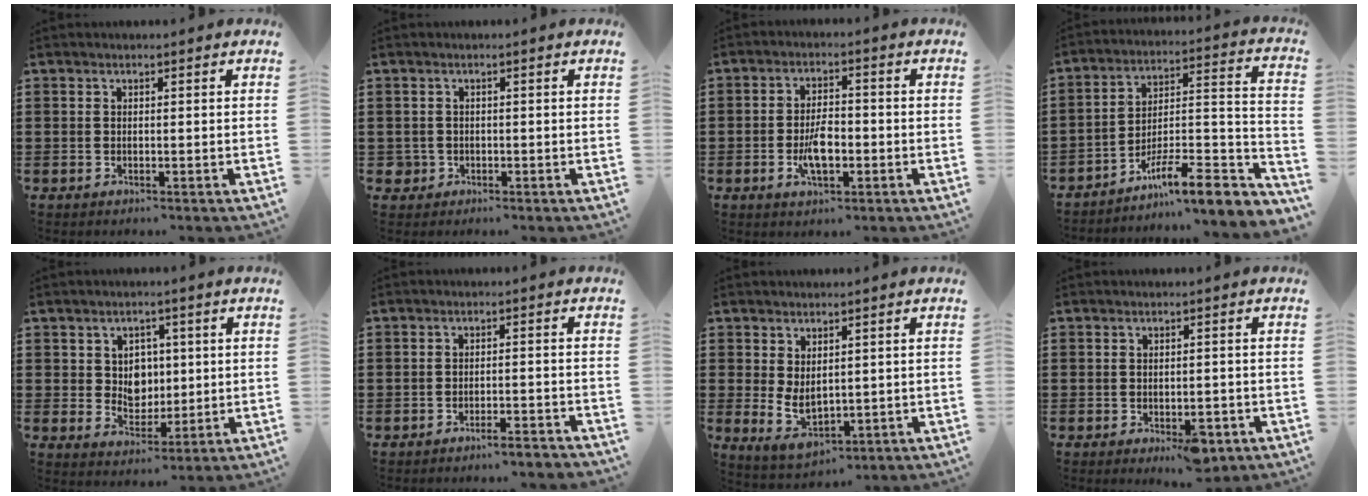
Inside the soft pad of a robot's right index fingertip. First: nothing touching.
{"total": 1.4, "force": [-0.6, 1.3, 0.1], "torque": [-0.007, 0.004, -0.014]}
{"total": 5.7, "force": [-1.4, 2.6, 4.8], "torque": [-0.105, 0.001, -0.030]}
{"total": 9.4, "force": [-6.8, 2.0, 6.3], "torque": [-0.092, 0.009, -0.128]}
{"total": 4.7, "force": [1.2, 4.2, 1.8], "torque": [-0.037, 0.009, 0.017]}
{"total": 2.6, "force": [-2.4, -0.2, 0.9], "torque": [-0.018, -0.002, -0.049]}
{"total": 4.5, "force": [0.2, 3.0, 3.4], "torque": [-0.067, 0.001, 0.001]}
{"total": 3.0, "force": [-1.8, 1.1, 2.2], "torque": [-0.034, 0.004, -0.031]}